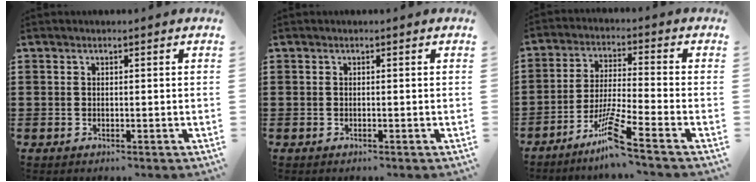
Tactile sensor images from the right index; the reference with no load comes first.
{"total": 0.0}
{"total": 8.3, "force": [-6.1, -0.4, 5.6], "torque": [-0.125, -0.016, -0.122]}